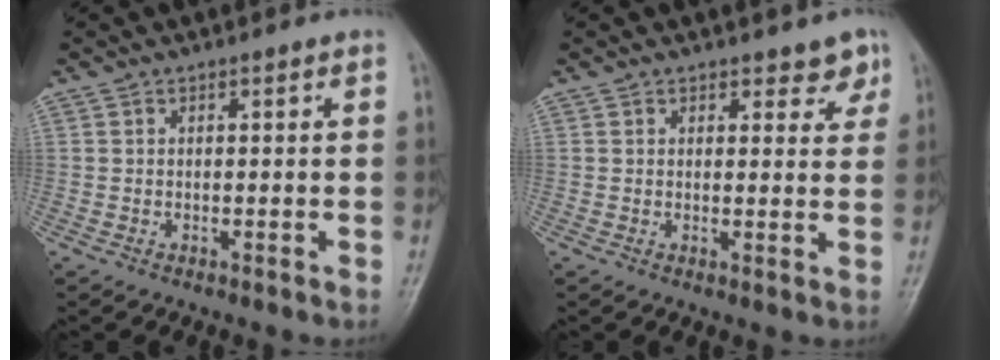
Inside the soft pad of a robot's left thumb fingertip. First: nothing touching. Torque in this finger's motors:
{"motor_torque": [0.03, 0.07, -0.13, -0.15, 0.05]}